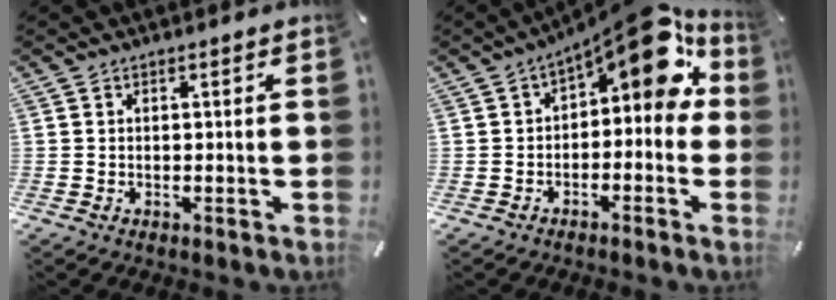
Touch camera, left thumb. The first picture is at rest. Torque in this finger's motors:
{"motor_torque": [2.34, 2.68, 0.60, 0.16, 0.12]}